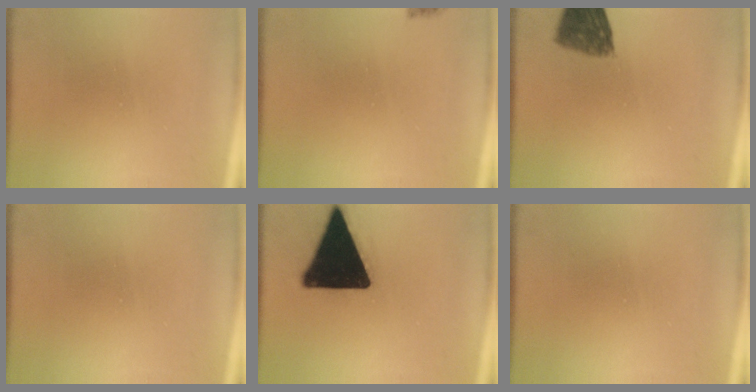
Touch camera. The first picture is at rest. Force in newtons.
{"total": 1.8}
{"total": 7.4}
{"total": 0.0}
{"total": 20.3}
{"total": 0.0}